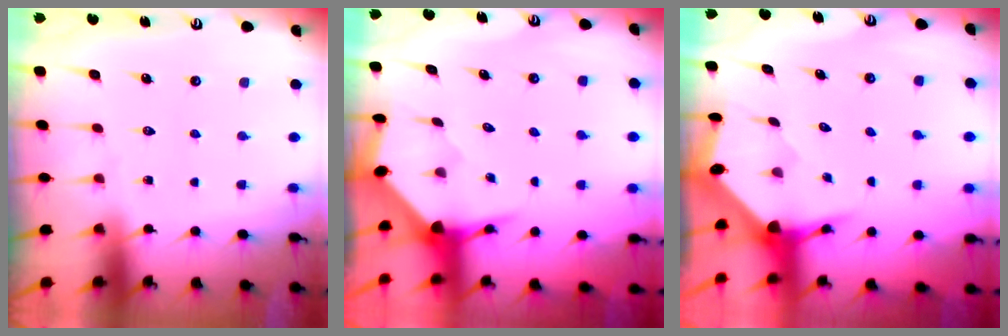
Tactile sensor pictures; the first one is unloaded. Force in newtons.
{"total": 3.5, "press": 3.5, "slide": 0.4}
{"total": 3.6, "press": 3.6, "slide": 0.5}